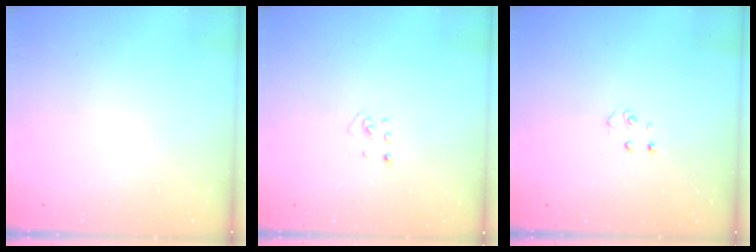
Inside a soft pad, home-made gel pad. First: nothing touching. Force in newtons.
{"total": 2.5, "press": 2.4, "slide": 0.5}
{"total": 4.5, "press": 4.4, "slide": 0.5}